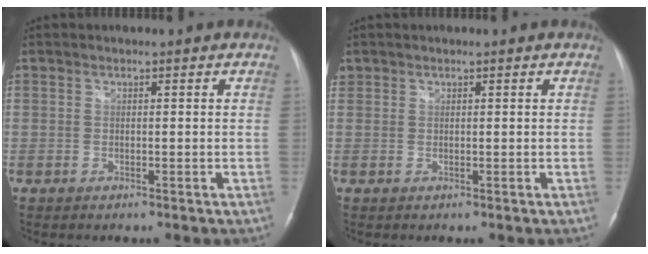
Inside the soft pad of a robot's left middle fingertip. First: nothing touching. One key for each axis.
{"total": 0.8, "fx": 0.5, "fy": 0.6, "fz": 0.0, "tx": 0.004, "ty": 0.008, "tz": 0.010}